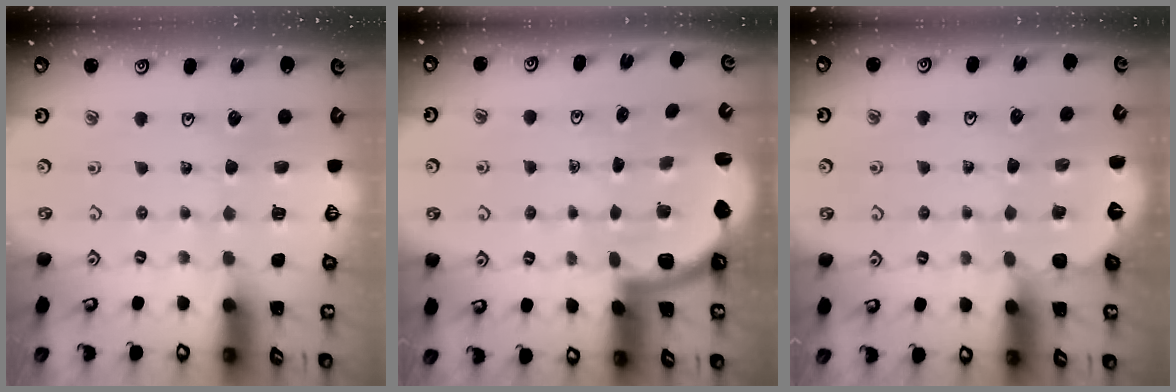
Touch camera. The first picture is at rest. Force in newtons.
{"total": 2.5, "press": 2.2, "slide": 1.1}
{"total": 2.0, "press": 2.0, "slide": 0.1}